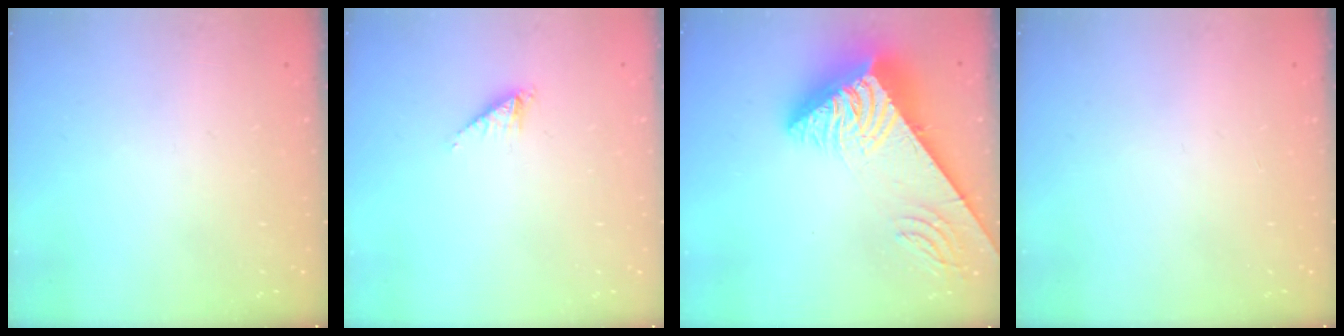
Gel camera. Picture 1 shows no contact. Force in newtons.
{"total": 2.2, "press": 2.2, "slide": 0.3}
{"total": 14.0, "press": 13.9, "slide": 1.4}
{"total": 0.0}